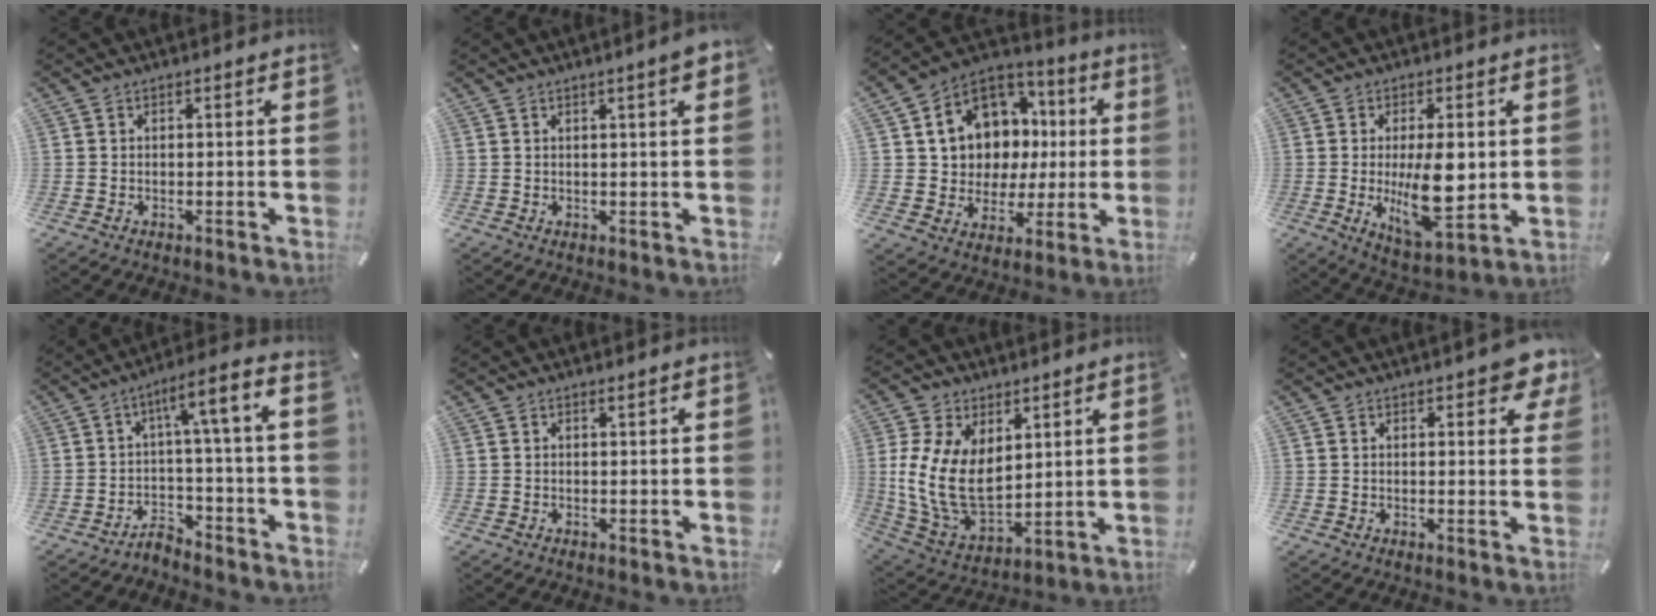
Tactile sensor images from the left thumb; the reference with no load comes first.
{"total": 4.0, "force": [1.6, 0.6, 3.6], "torque": [-0.061, -0.001, 0.026]}
{"total": 11.9, "force": [2.8, 10.9, 3.7], "torque": [-0.070, -0.028, 0.068]}
{"total": 13.4, "force": [0.2, 5.7, 12.1], "torque": [-0.205, -0.031, 0.001]}
{"total": 7.0, "force": [-2.9, 0.6, 6.3], "torque": [-0.115, 0.009, -0.060]}
{"total": 0.6, "force": [0.4, 0.0, 0.4], "torque": [-0.008, -0.001, 0.007]}
{"total": 14.4, "force": [2.5, 10.0, 10.1], "torque": [-0.232, -0.022, 0.051]}
{"total": 5.5, "force": [3.5, 2.1, 3.6], "torque": [-0.040, -0.020, 0.057]}